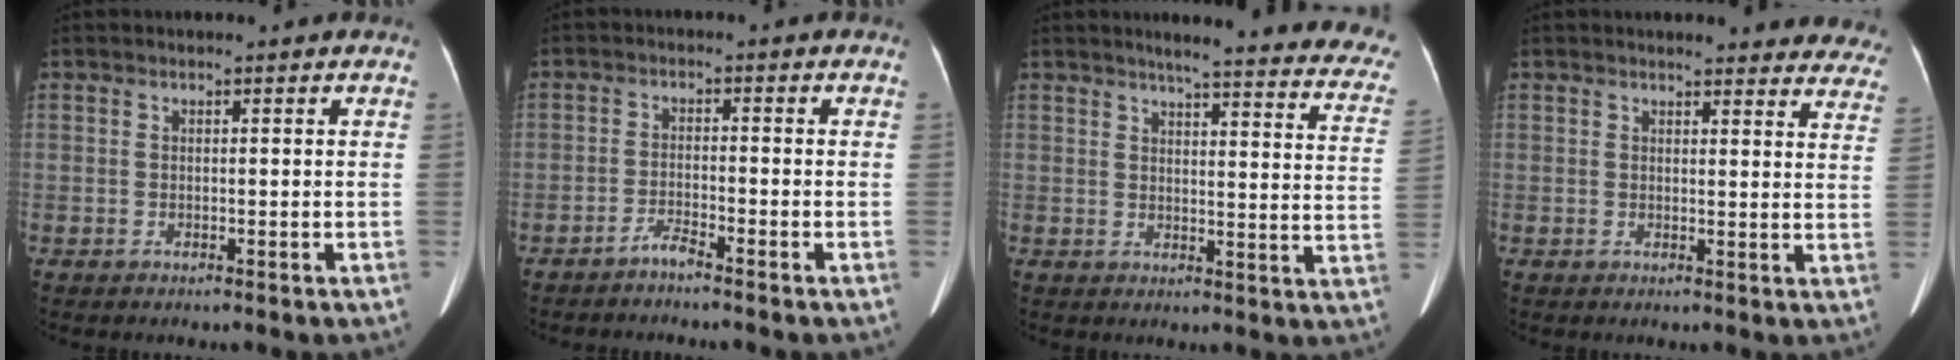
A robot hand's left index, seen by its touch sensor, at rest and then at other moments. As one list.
[{"total": 2.2, "force": [-2.0, -0.2, 0.8], "torque": [-0.020, -0.004, -0.039]}, {"total": 22.9, "force": [20.4, 2.2, 10.2], "torque": [-0.112, -0.064, 0.214]}, {"total": 17.8, "force": [16.6, 3.8, 5.3], "torque": [-0.032, -0.044, 0.163]}]